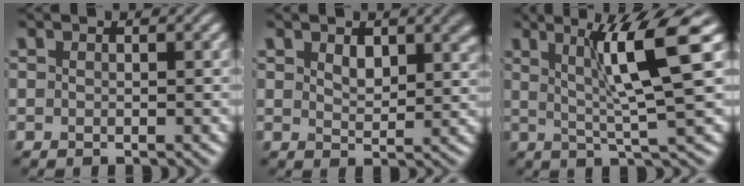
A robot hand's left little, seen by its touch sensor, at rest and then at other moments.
{"total": 3.1, "force": [1.6, 1.7, 2.0], "torque": [-0.034, -0.003, 0.031]}
{"total": 7.5, "force": [2.4, 0.9, 7.1], "torque": [-0.111, 0.006, 0.040]}